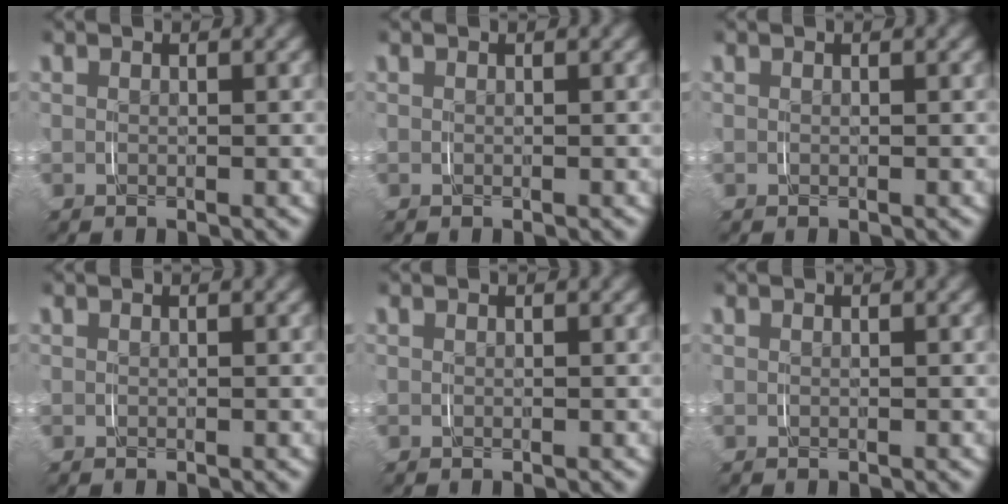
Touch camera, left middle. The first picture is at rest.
{"total": 0.0}
{"total": 0.0}
{"total": 0.0}
{"total": 0.0}
{"total": 0.0}